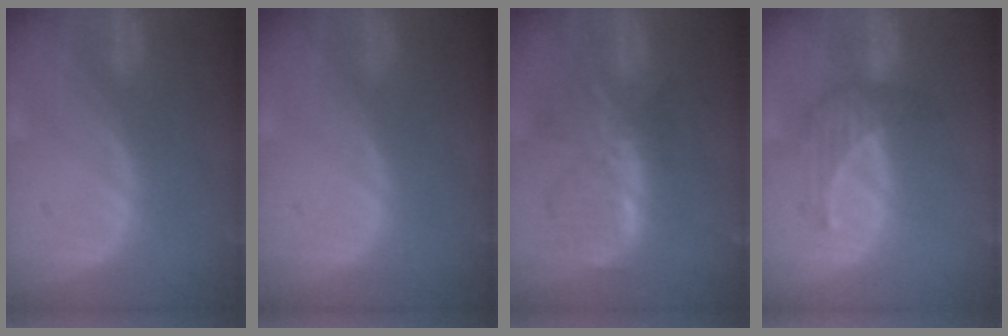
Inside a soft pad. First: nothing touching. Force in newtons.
{"total": 0.0}
{"total": 8.4, "press": 7.3, "slide": 4.0}
{"total": 4.5, "press": 4.5, "slide": 0.4}